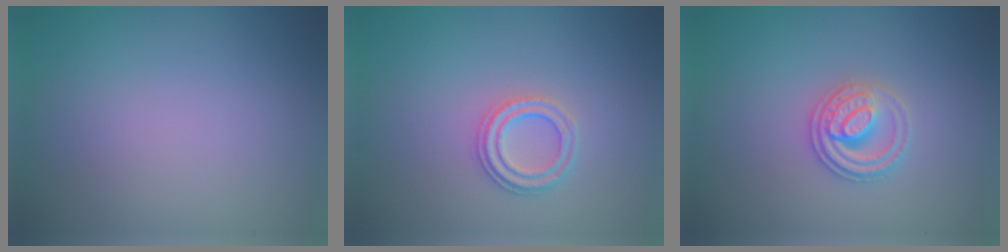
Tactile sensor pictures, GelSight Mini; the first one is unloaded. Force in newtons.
{"total": 2.4, "press": 2.0, "slide": 1.2}
{"total": 2.7, "press": 2.5, "slide": 0.9}